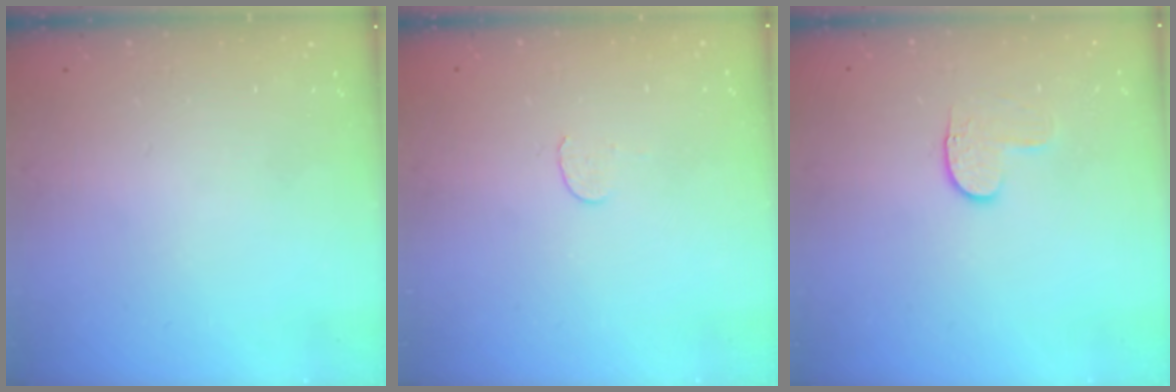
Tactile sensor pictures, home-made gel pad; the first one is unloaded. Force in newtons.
{"total": 3.7, "press": 3.7, "slide": 0.3}
{"total": 3.4, "press": 3.4, "slide": 0.3}